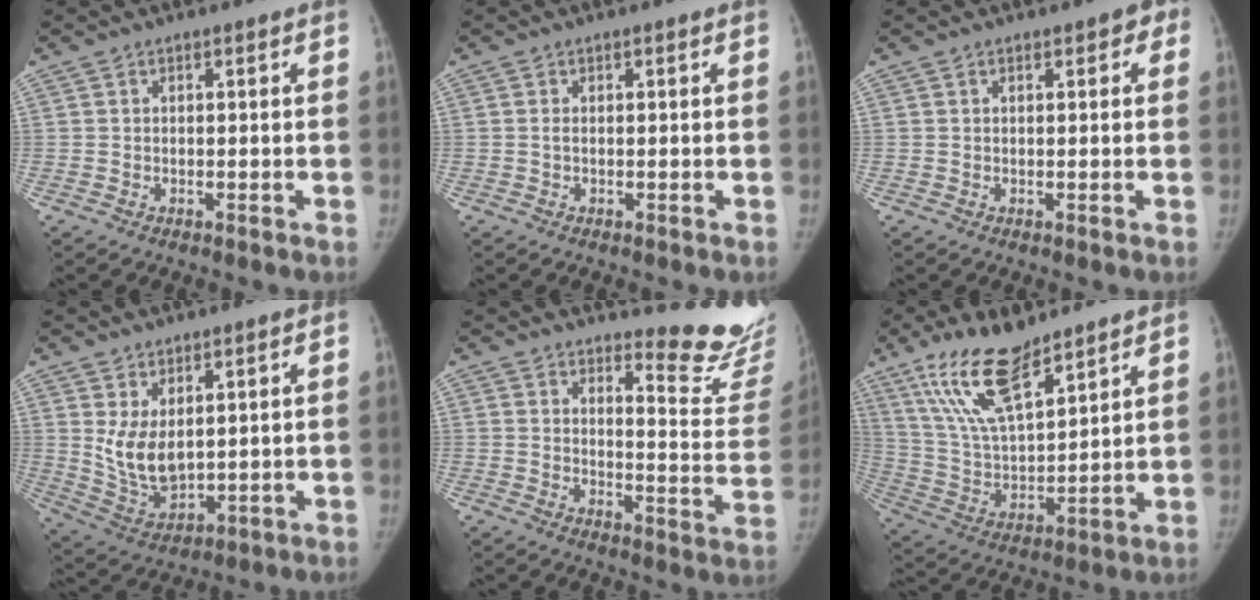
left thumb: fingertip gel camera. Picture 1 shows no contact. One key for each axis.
{"total": 0.6, "fx": 0.1, "fy": 0.2, "fz": 0.5, "tx": -0.017, "ty": 0.001, "tz": 0.002}
{"total": 2.6, "fx": 1.0, "fy": 1.3, "fz": 2.0, "tx": -0.010, "ty": 0.008, "tz": 0.007}
{"total": 8.5, "fx": 2.4, "fy": 5.0, "fz": 6.5, "tx": -0.108, "ty": -0.027, "tz": 0.066}
{"total": 13.9, "fx": 13.2, "fy": 2.1, "fz": 3.5, "tx": -0.012, "ty": -0.173, "tz": 0.145}
{"total": 17.2, "fx": 11.7, "fy": 5.8, "fz": 11.2, "tx": -0.190, "ty": -0.054, "tz": 0.231}